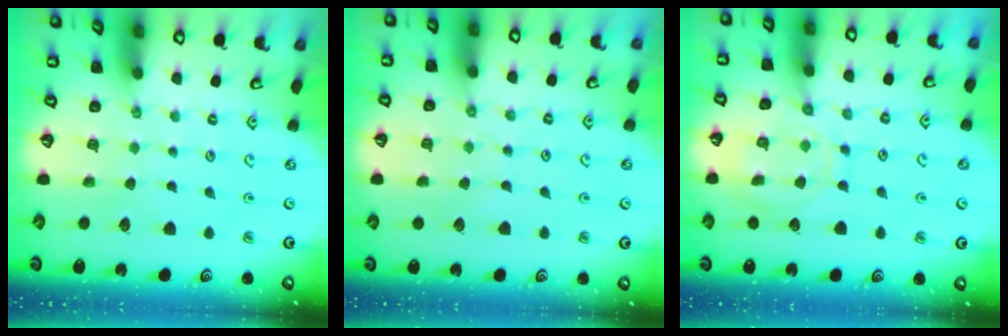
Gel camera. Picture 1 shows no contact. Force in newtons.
{"total": 2.8, "press": 2.7, "slide": 0.5}
{"total": 12.3, "press": 12.2, "slide": 0.8}